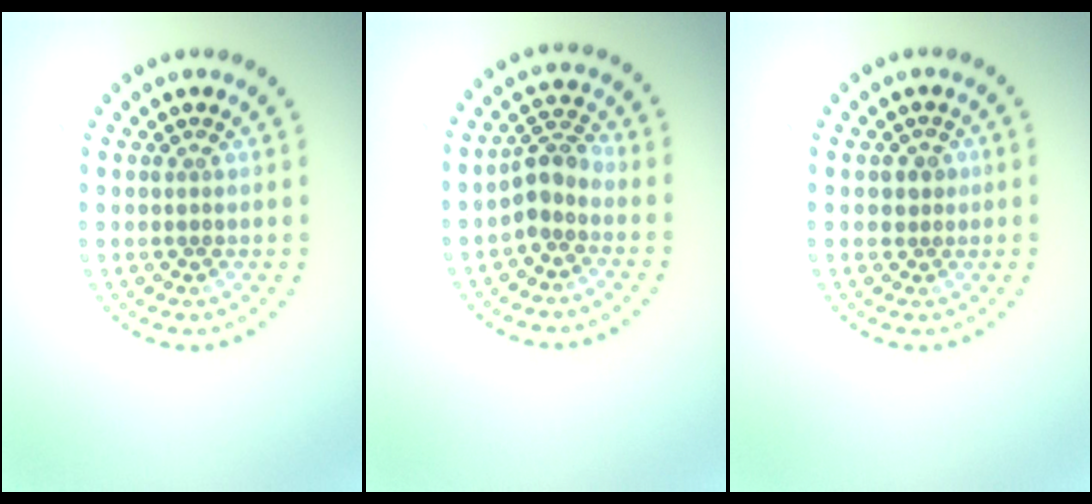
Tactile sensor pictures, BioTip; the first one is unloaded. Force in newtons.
{"total": 2.7, "press": 2.1, "slide": 1.6}
{"total": 1.1, "press": 0.9, "slide": 0.6}